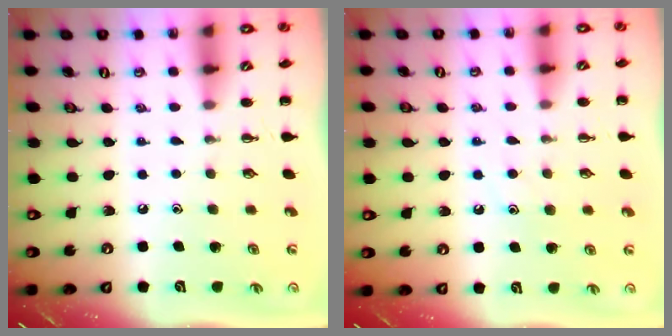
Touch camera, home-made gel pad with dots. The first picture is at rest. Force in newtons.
{"total": 6.9, "press": 6.8, "slide": 1.2}